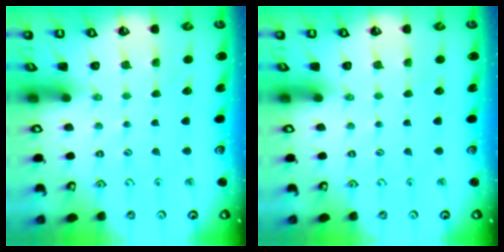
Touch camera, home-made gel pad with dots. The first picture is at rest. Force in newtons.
{"total": 0.0}